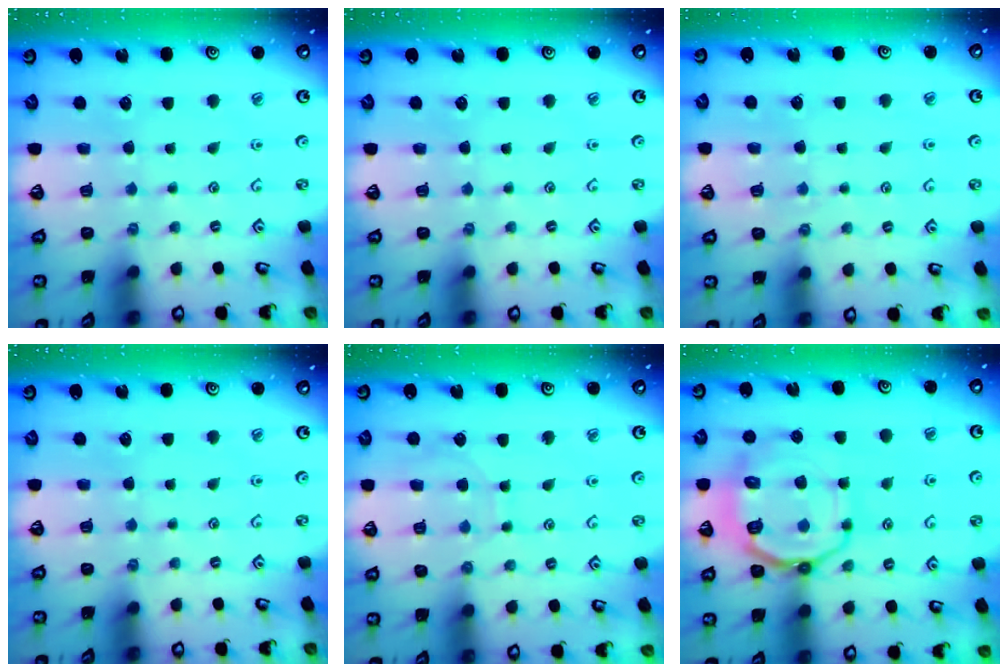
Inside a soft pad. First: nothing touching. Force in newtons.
{"total": 0.0}
{"total": 3.0, "press": 3.0, "slide": 0.5}
{"total": 0.0}
{"total": 6.9, "press": 6.8, "slide": 0.5}
{"total": 13.5, "press": 13.3, "slide": 2.2}